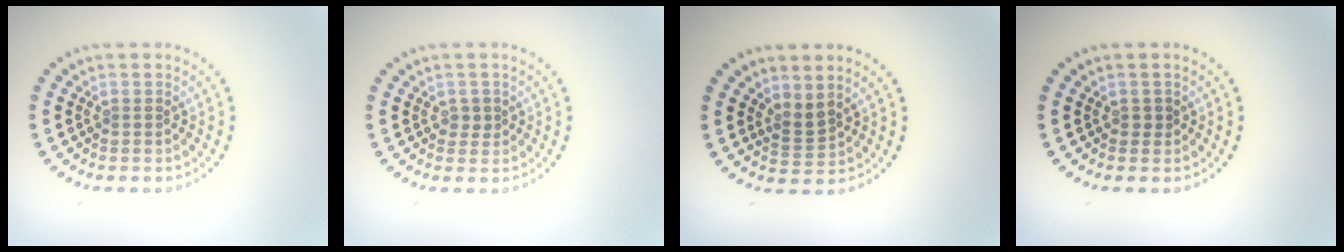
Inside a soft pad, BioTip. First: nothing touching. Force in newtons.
{"total": 1.1, "press": 1.0, "slide": 0.3}
{"total": 1.9, "press": 1.3, "slide": 1.4}
{"total": 0.7, "press": 0.7, "slide": 0.2}